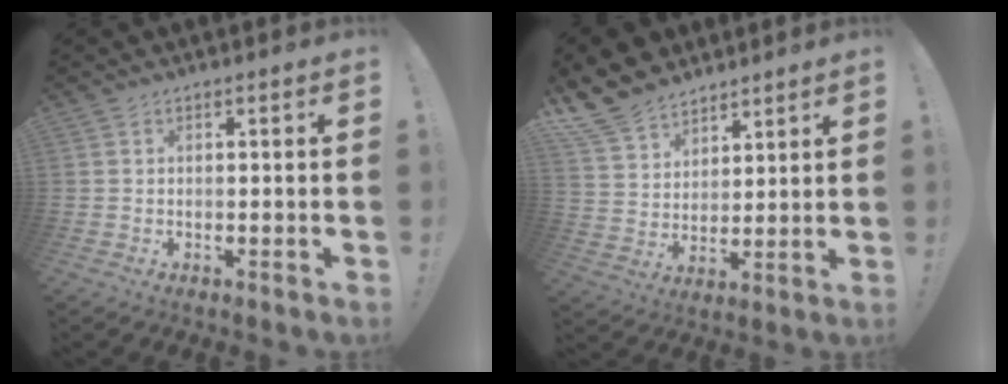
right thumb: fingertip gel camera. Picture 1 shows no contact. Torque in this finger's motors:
{"motor_torque": [0.09, 0.37, 0.20, 0.20, 0.03]}